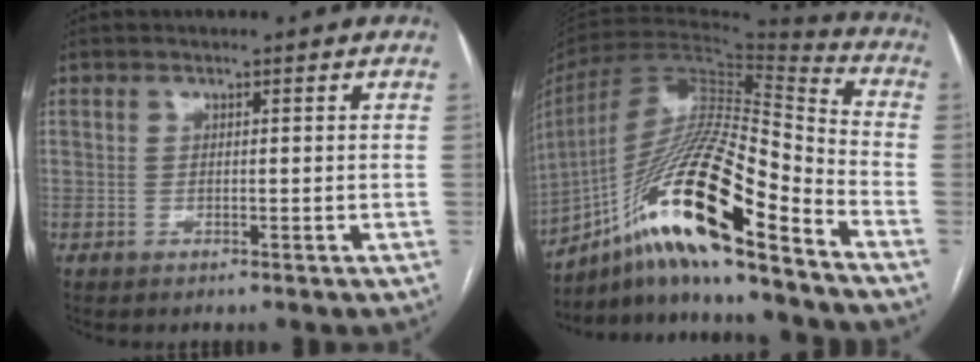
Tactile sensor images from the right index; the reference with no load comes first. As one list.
[{"total": 22.6, "force": [-13.8, 2.4, 17.8], "torque": [-0.347, -0.006, -0.248]}]